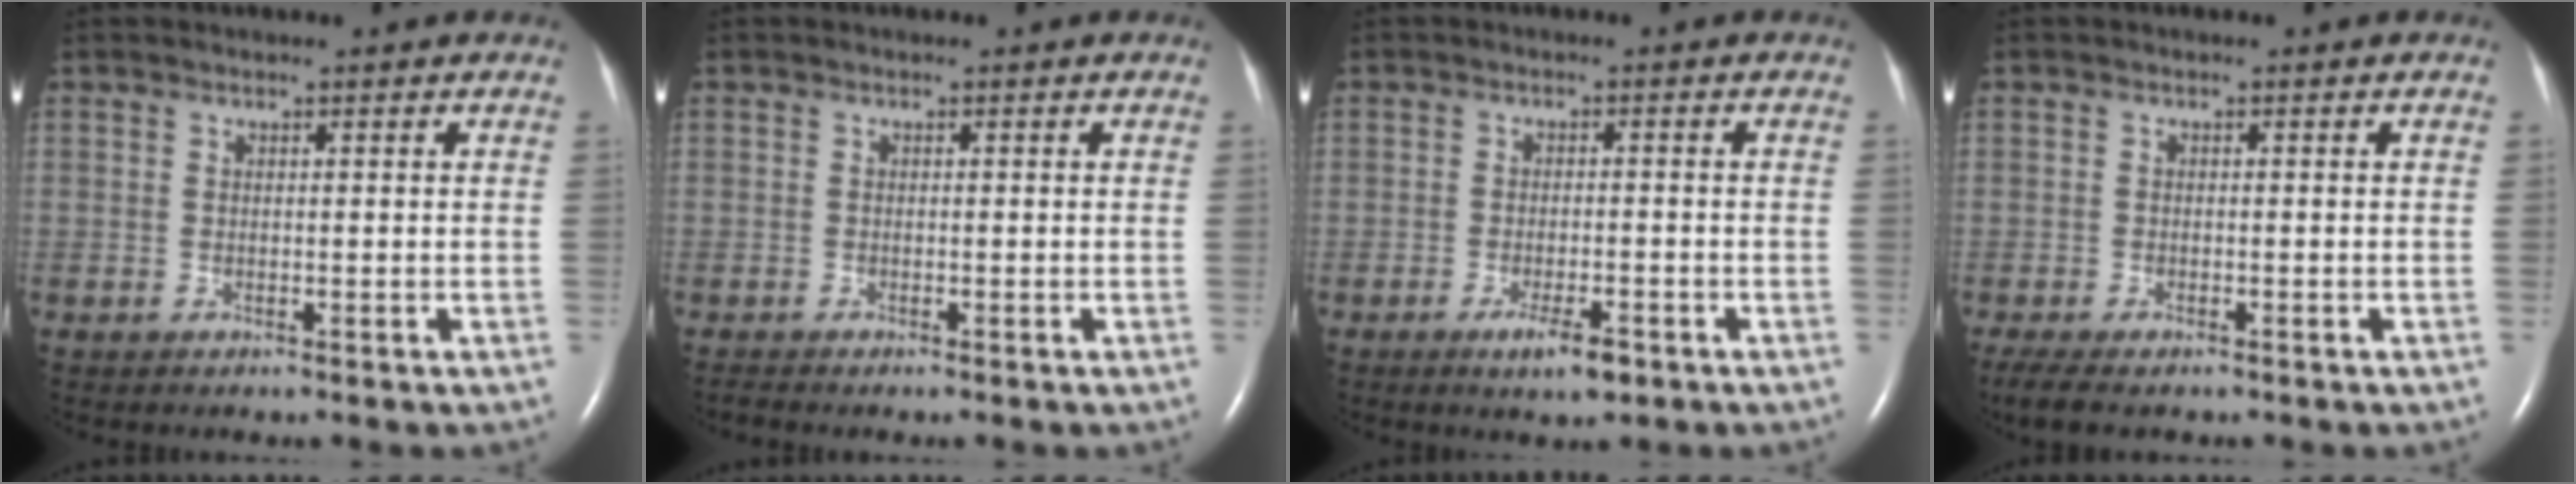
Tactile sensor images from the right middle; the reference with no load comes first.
{"total": 0.5, "force": [-0.5, -0.1, 0.2], "torque": [-0.007, -0.002, -0.010]}
{"total": 4.0, "force": [-2.4, 0.9, 3.1], "torque": [-0.058, -0.005, -0.037]}
{"total": 5.8, "force": [-4.3, 2.0, 3.3], "torque": [-0.060, -0.016, -0.069]}